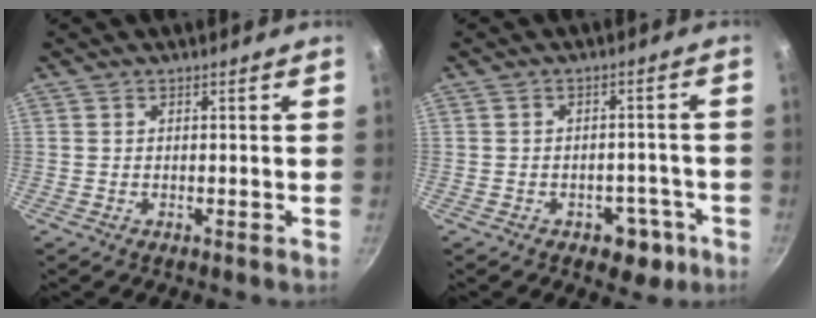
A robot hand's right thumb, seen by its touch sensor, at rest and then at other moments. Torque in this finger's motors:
{"motor_torque": [-0.30, 0.54, -0.12, 0.07, 0.04]}